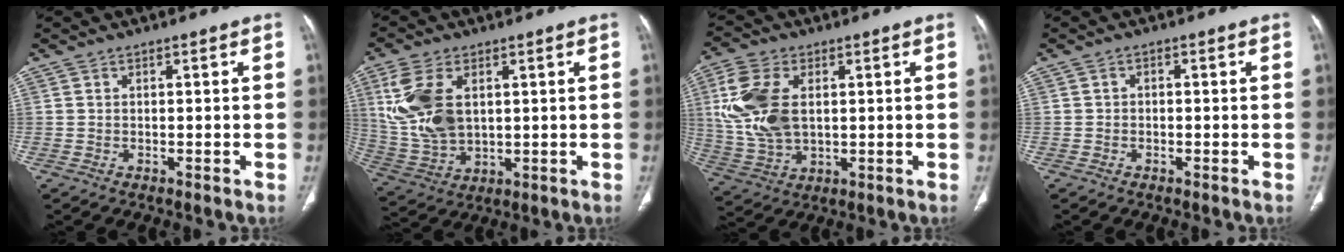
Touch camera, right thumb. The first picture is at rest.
{"total": 13.3, "force": [3.3, 7.8, 10.2], "torque": [-0.223, -0.009, 0.079]}
{"total": 13.8, "force": [2.5, 8.4, 10.7], "torque": [-0.231, -0.001, 0.055]}
{"total": 0.8, "force": [-0.3, 0.6, 0.3], "torque": [-0.001, 0.003, -0.009]}